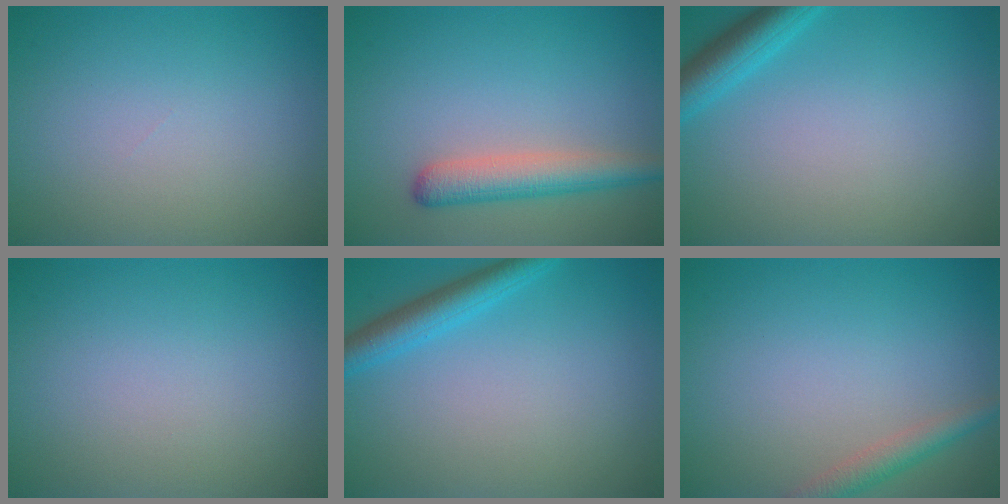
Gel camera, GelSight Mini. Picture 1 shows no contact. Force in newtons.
{"total": 3.7, "press": 3.7, "slide": 0.1}
{"total": 3.3, "press": 3.3, "slide": 0.2}
{"total": 0.0}
{"total": 3.2, "press": 3.2, "slide": 0.2}
{"total": 2.2, "press": 2.2, "slide": 0.1}